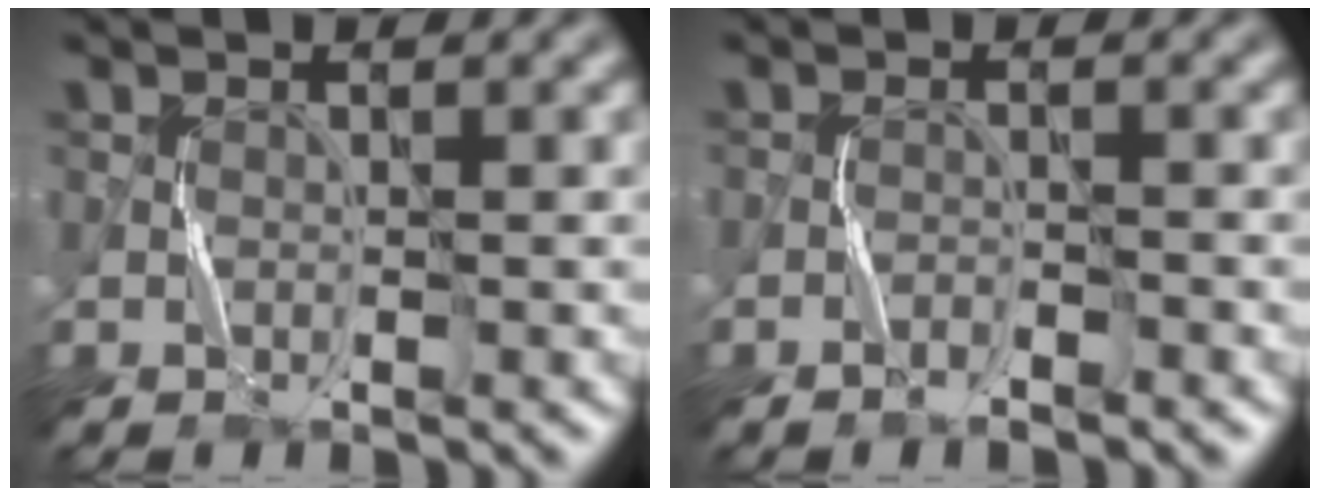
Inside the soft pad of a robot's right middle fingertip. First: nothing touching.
{"total": 1.4, "force": [-1.2, 0.0, 0.6], "torque": [-0.015, 0.007, -0.020]}